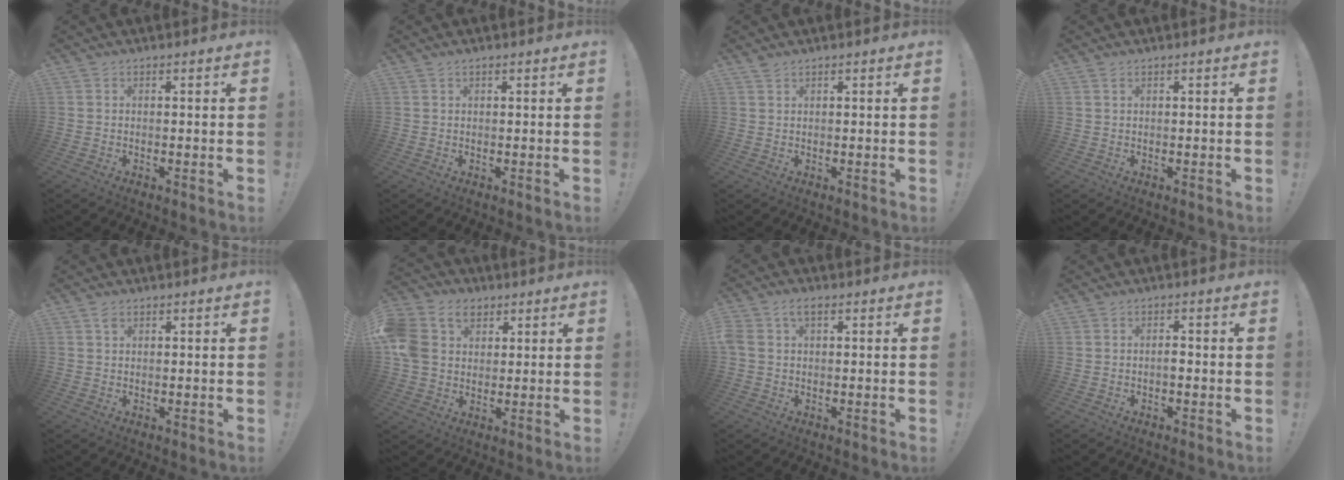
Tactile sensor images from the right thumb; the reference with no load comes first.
{"total": 0.6, "force": [0.5, 0.2, 0.2], "torque": [-0.007, 0.000, 0.010]}
{"total": 1.4, "force": [1.3, 0.4, 0.5], "torque": [-0.011, -0.001, 0.024]}
{"total": 0.9, "force": [0.6, 0.1, 0.7], "torque": [-0.014, 0.000, 0.012]}
{"total": 1.5, "force": [1.0, 0.9, 0.7], "torque": [-0.006, -0.003, 0.017]}
{"total": 14.2, "force": [4.6, 11.2, 7.4], "torque": [-0.140, -0.007, 0.094]}
{"total": 4.2, "force": [1.6, 2.5, 3.0], "torque": [-0.062, 0.006, 0.032]}
{"total": 1.5, "force": [-0.6, 1.1, 0.9], "torque": [-0.018, 0.006, -0.011]}